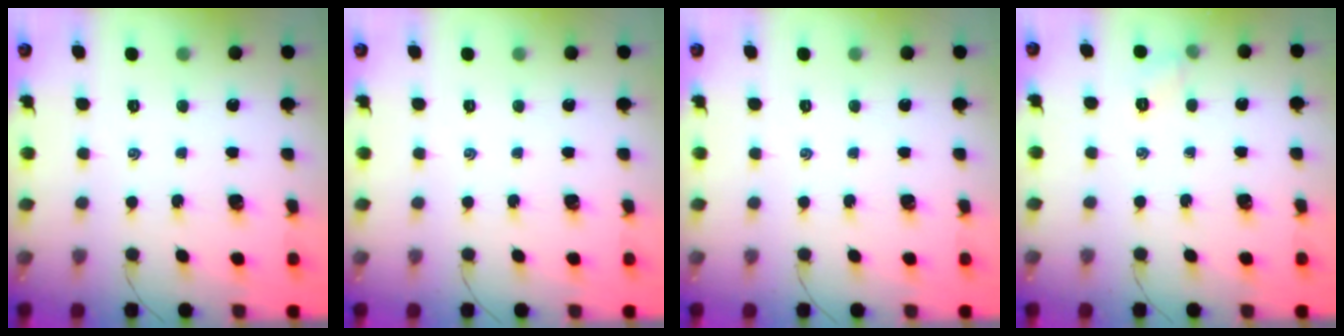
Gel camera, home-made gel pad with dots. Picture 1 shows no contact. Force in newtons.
{"total": 0.0}
{"total": 0.0}
{"total": 5.7, "press": 5.5, "slide": 1.4}